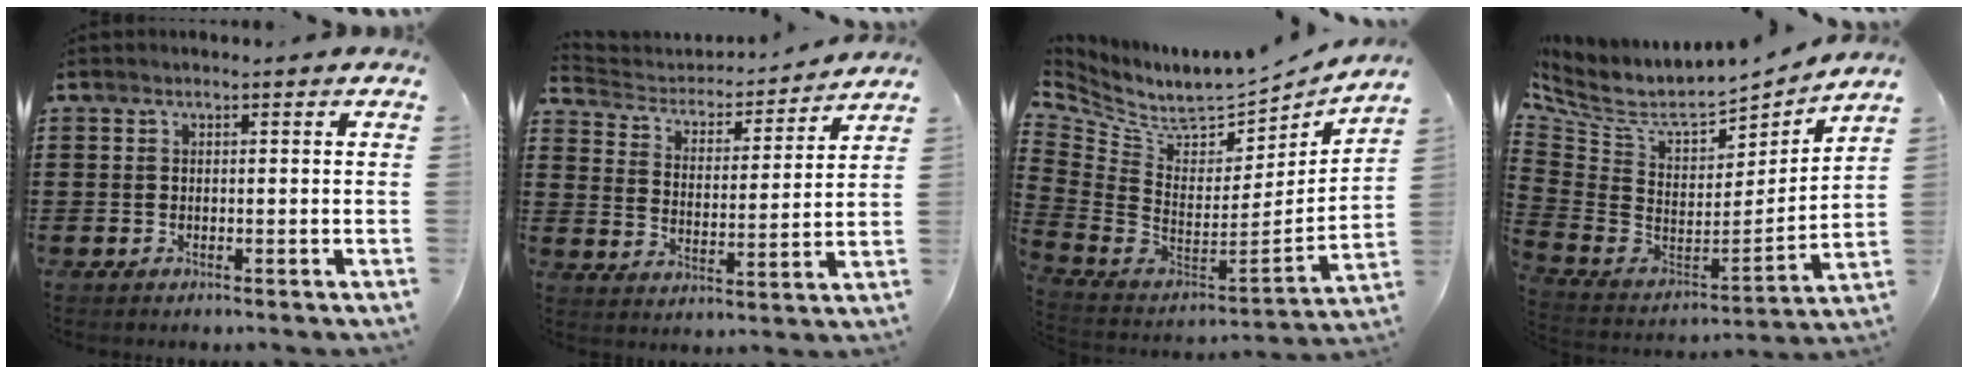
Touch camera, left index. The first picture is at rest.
{"total": 3.2, "force": [3.0, 1.1, 0.3], "torque": [-0.030, -0.025, 0.042]}
{"total": 7.2, "force": [6.3, 2.0, 2.8], "torque": [-0.095, -0.065, 0.109]}
{"total": 7.4, "force": [6.2, 2.3, 3.2], "torque": [-0.098, -0.057, 0.106]}